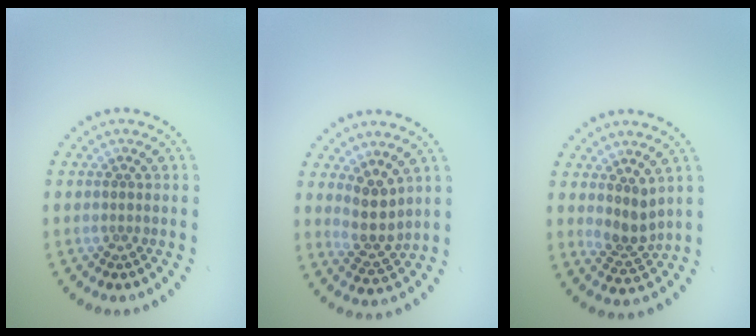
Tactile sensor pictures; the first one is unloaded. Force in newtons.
{"total": 2.8, "press": 2.2, "slide": 1.7}
{"total": 2.5, "press": 2.0, "slide": 1.6}